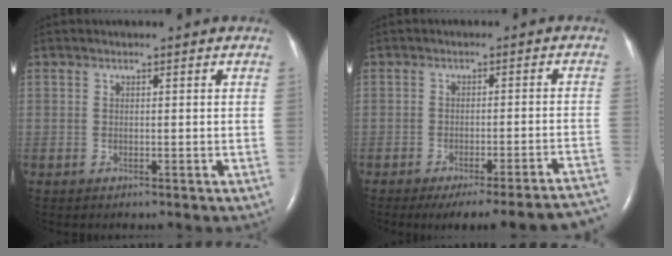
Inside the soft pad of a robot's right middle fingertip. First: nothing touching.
{"total": 19.3, "force": [-17.8, 0.5, 7.4], "torque": [-0.023, -0.003, -0.212]}